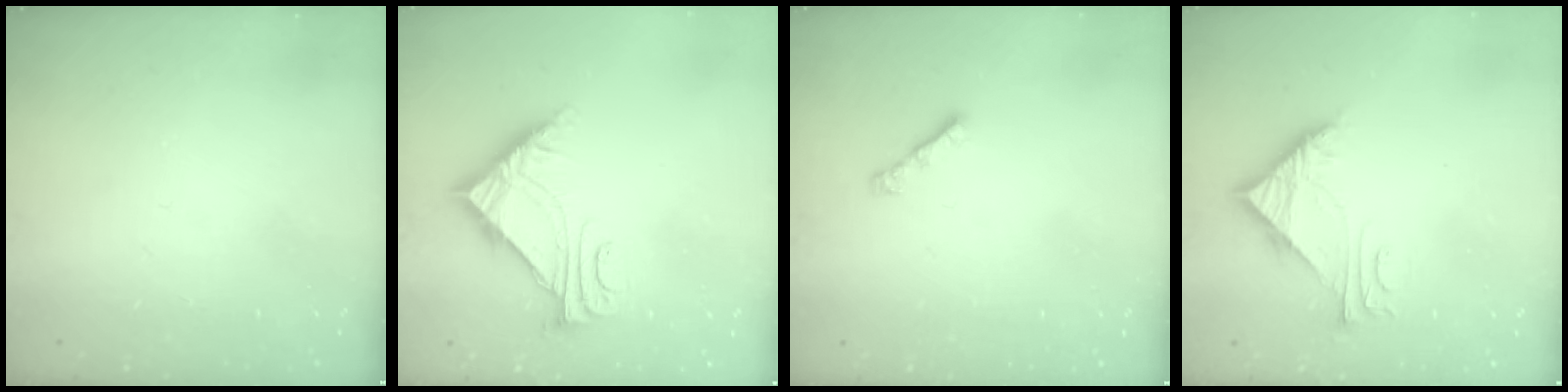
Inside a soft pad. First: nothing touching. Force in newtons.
{"total": 8.0, "press": 8.0, "slide": 0.8}
{"total": 2.6, "press": 2.5, "slide": 0.7}
{"total": 5.6, "press": 5.6, "slide": 0.3}